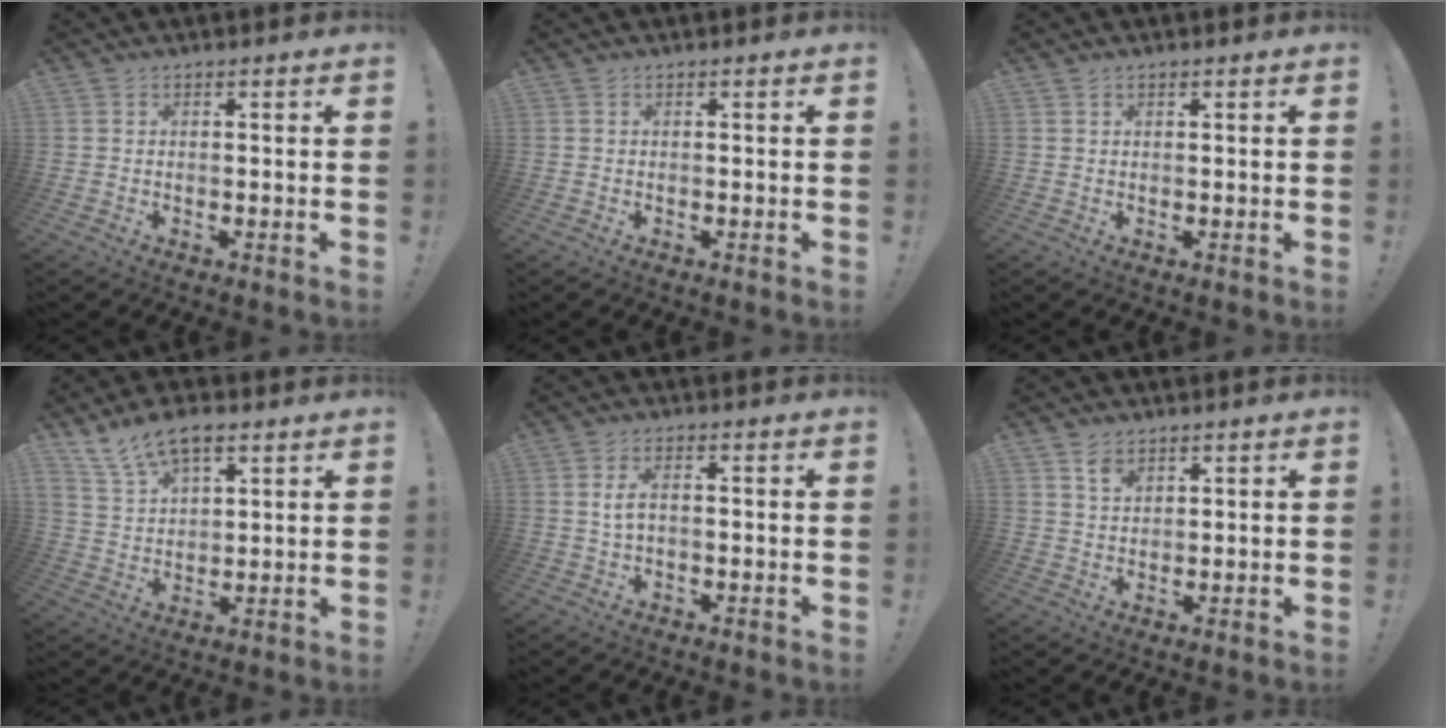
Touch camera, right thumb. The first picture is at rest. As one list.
[{"total": 0.0}, {"total": 0.7, "force": [0.5, 0.3, 0.3], "torque": [-0.004, -0.001, 0.010]}, {"total": 10.4, "force": [7.2, 4.9, 5.7], "torque": [-0.108, -0.030, 0.139]}, {"total": 3.5, "force": [0.2, 1.6, 3.1], "torque": [-0.056, 0.006, 0.003]}, {"total": 3.9, "force": [2.7, 2.2, 1.8], "torque": [-0.019, -0.017, 0.046]}]